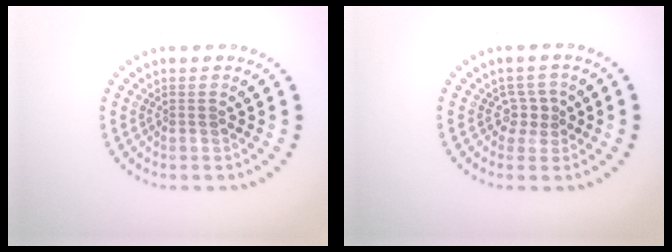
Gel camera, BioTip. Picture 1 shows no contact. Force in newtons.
{"total": 1.7, "press": 1.2, "slide": 1.2}